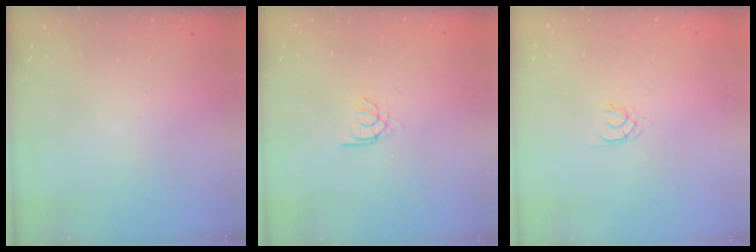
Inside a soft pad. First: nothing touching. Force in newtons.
{"total": 2.2, "press": 2.2, "slide": 0.2}
{"total": 1.3, "press": 1.2, "slide": 0.3}